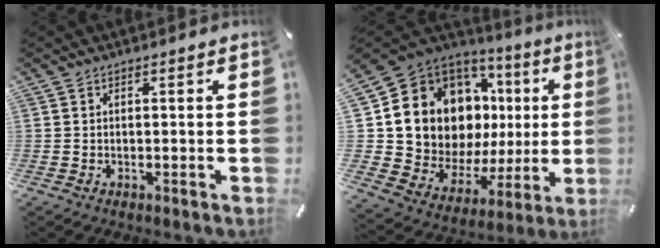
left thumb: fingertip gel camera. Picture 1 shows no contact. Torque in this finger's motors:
{"motor_torque": [1.63, 1.63, 1.37, 0.70, 0.24]}